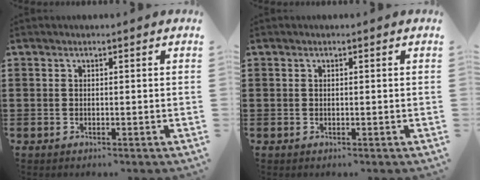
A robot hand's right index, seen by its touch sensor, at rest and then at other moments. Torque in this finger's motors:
{"motor_torque": [0.16, 0.45, 0.03, 0.02]}